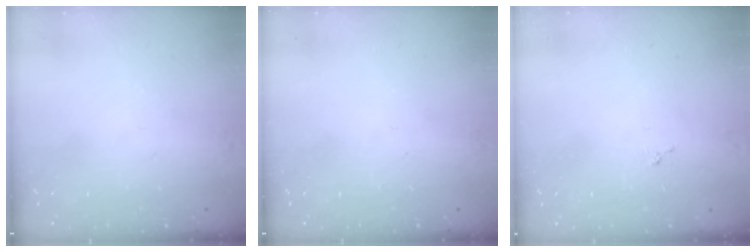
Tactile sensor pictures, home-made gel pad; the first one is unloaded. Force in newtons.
{"total": 0.0}
{"total": 3.5, "press": 3.5, "slide": 0.1}